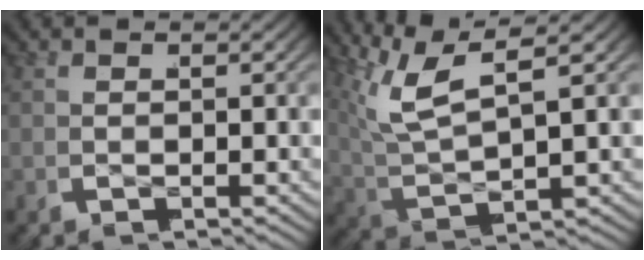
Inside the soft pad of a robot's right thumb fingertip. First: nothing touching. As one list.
[{"total": 7.9, "force": [2.5, 5.2, 5.4], "torque": [-0.148, -0.009, 0.044]}]